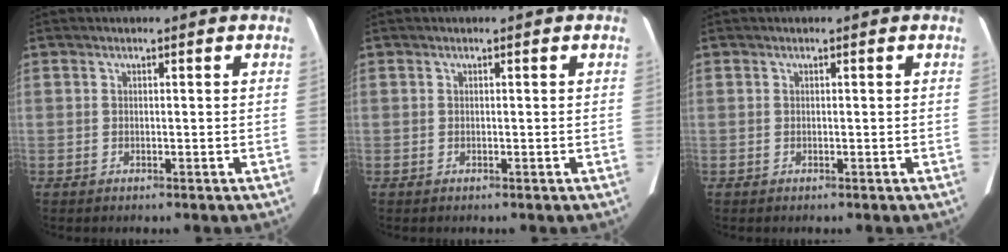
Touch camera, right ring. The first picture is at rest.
{"total": 0.0}
{"total": 0.0}